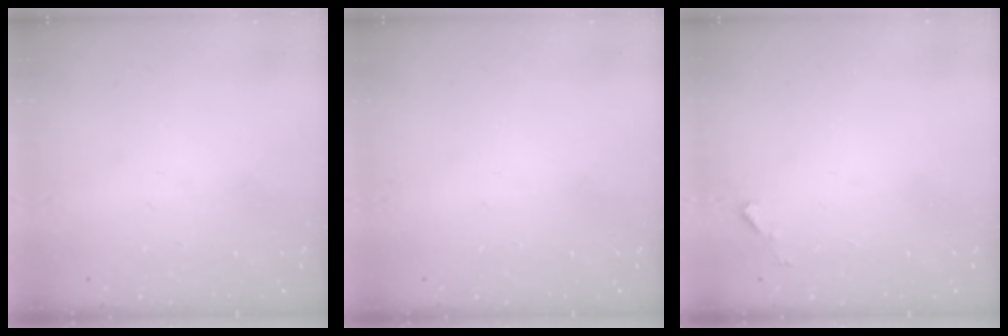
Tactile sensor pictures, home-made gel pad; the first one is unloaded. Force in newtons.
{"total": 0.0}
{"total": 3.1, "press": 3.1, "slide": 0.2}